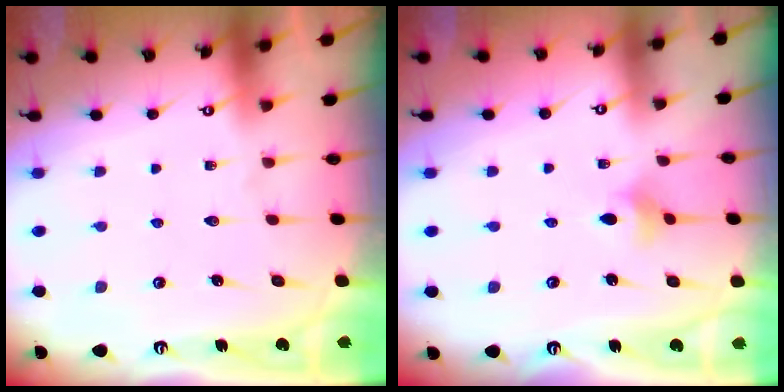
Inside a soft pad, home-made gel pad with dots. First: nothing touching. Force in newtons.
{"total": 3.6, "press": 3.5, "slide": 0.8}